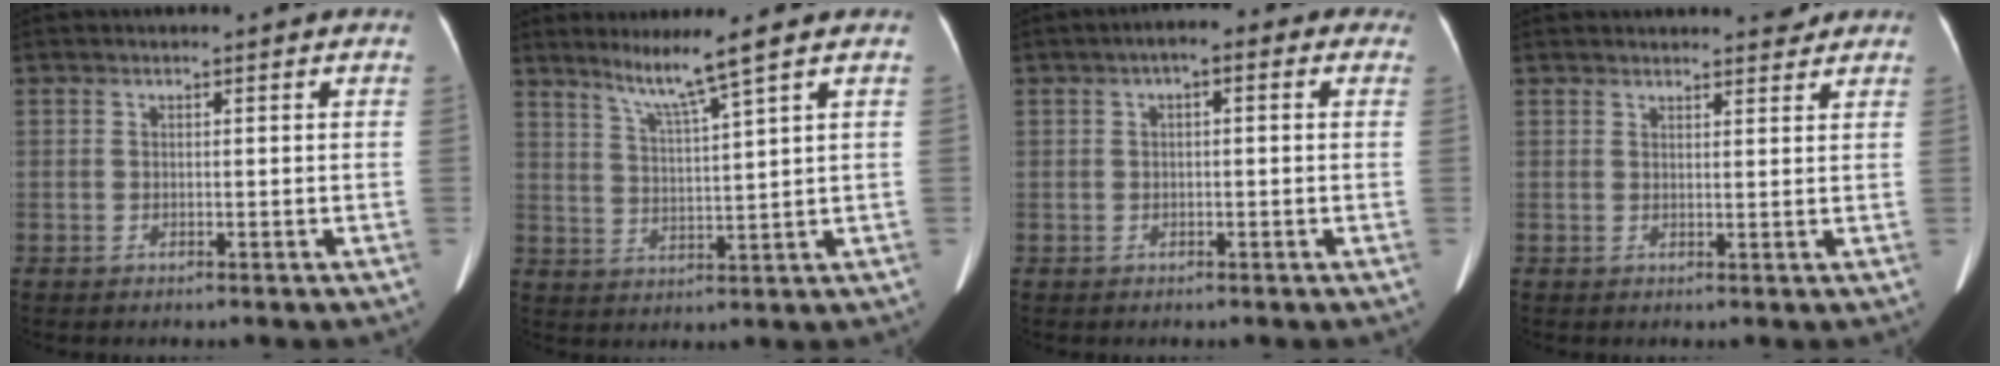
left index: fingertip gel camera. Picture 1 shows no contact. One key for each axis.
{"total": 6.6, "fx": 4.7, "fy": -1.7, "fz": 4.3, "tx": -0.084, "ty": -0.011, "tz": 0.091}
{"total": 4.0, "fx": 1.5, "fy": 1.7, "fz": 3.3, "tx": -0.046, "ty": 0.025, "tz": 0.012}
{"total": 4.8, "fx": 4.5, "fy": 1.0, "fz": 1.2, "tx": -0.013, "ty": 0.009, "tz": 0.051}